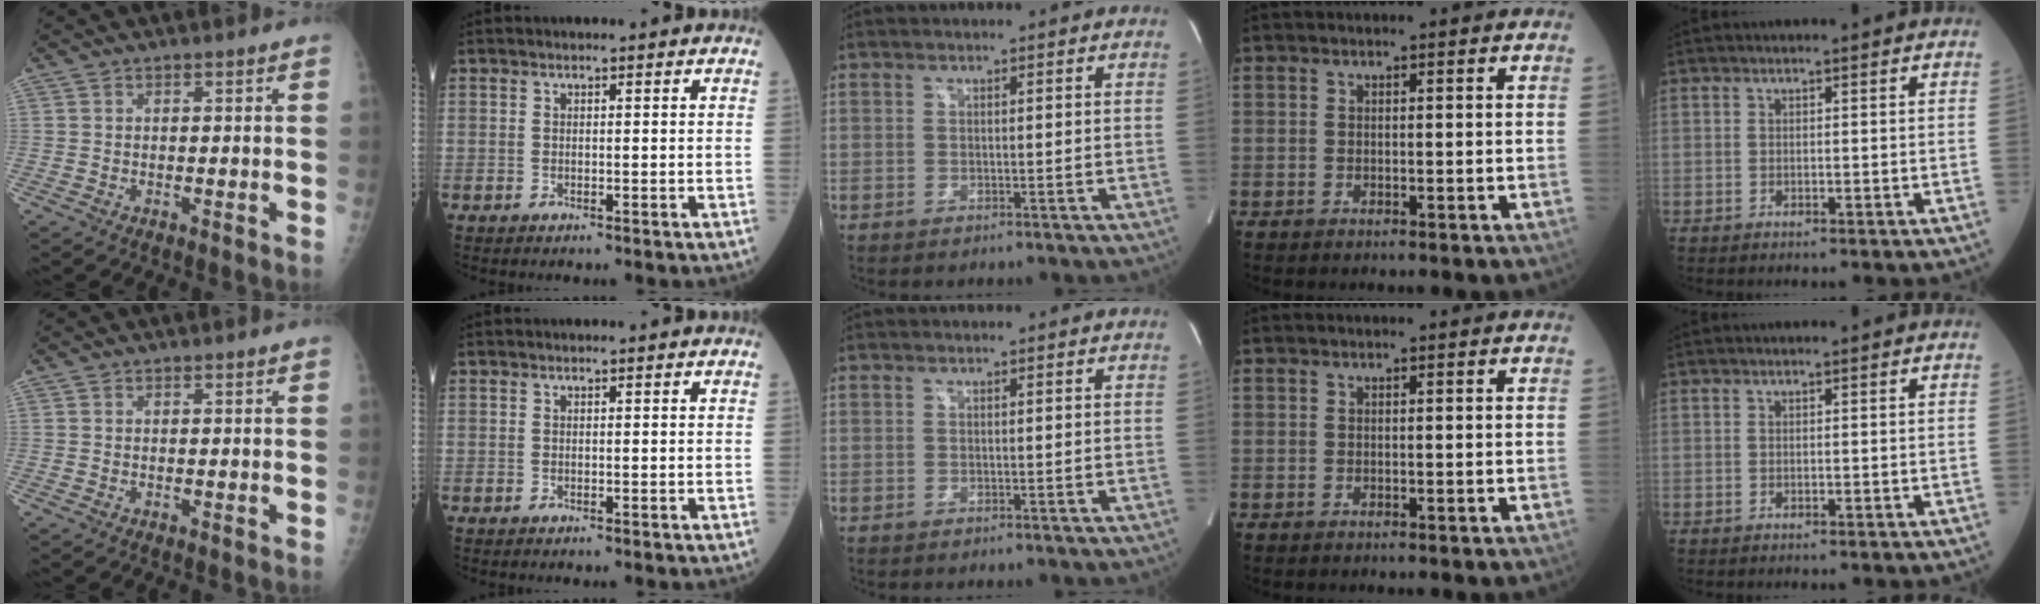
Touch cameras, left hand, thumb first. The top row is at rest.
{}